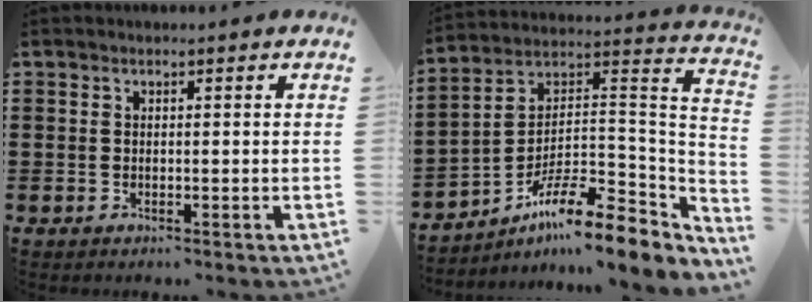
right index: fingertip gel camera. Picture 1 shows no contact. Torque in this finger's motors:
{"motor_torque": [0.88, 1.01, -0.27, -0.04]}